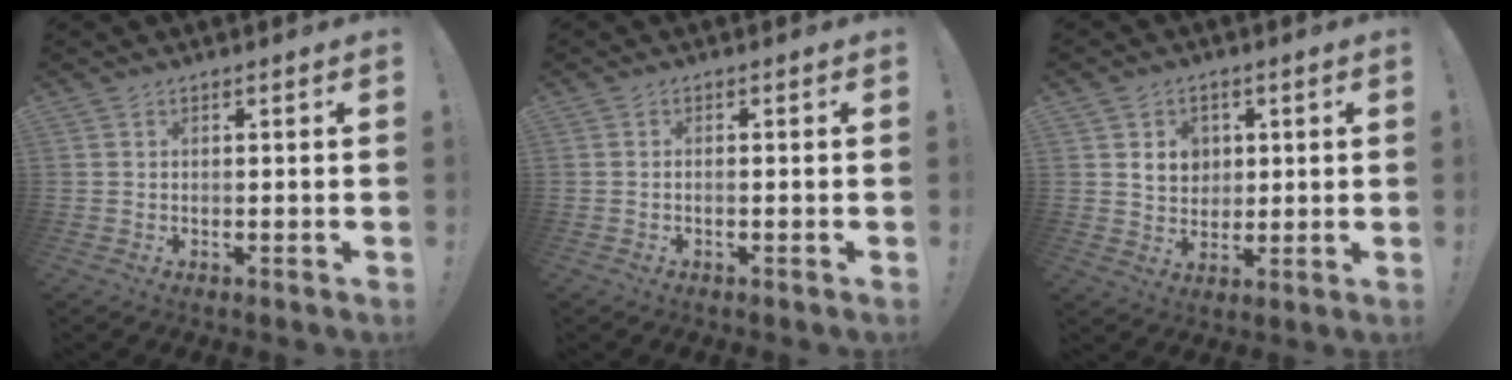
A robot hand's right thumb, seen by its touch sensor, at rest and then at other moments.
{"total": 0.9, "force": [-0.4, -0.2, 0.8], "torque": [-0.016, 0.000, -0.007]}
{"total": 7.6, "force": [2.8, 6.4, 2.9], "torque": [-0.037, -0.011, 0.053]}